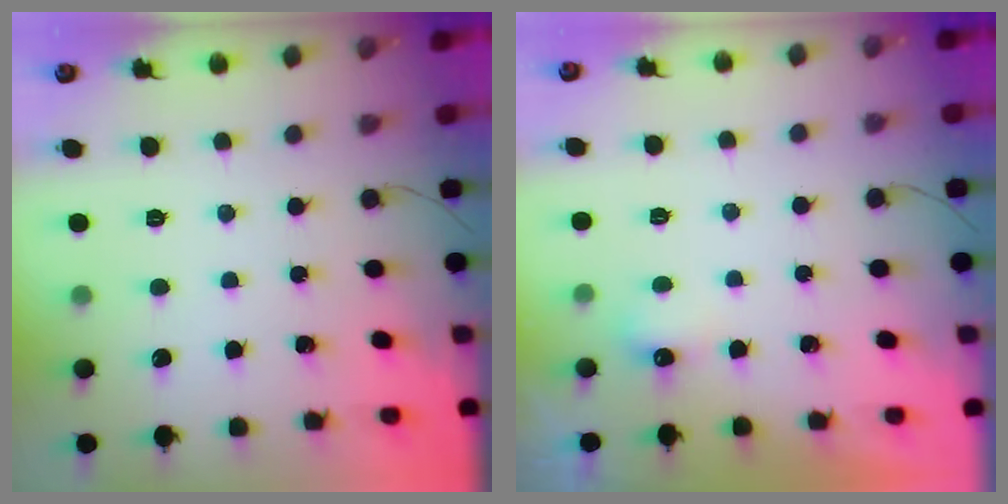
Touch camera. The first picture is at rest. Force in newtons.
{"total": 3.4, "press": 3.3, "slide": 0.8}